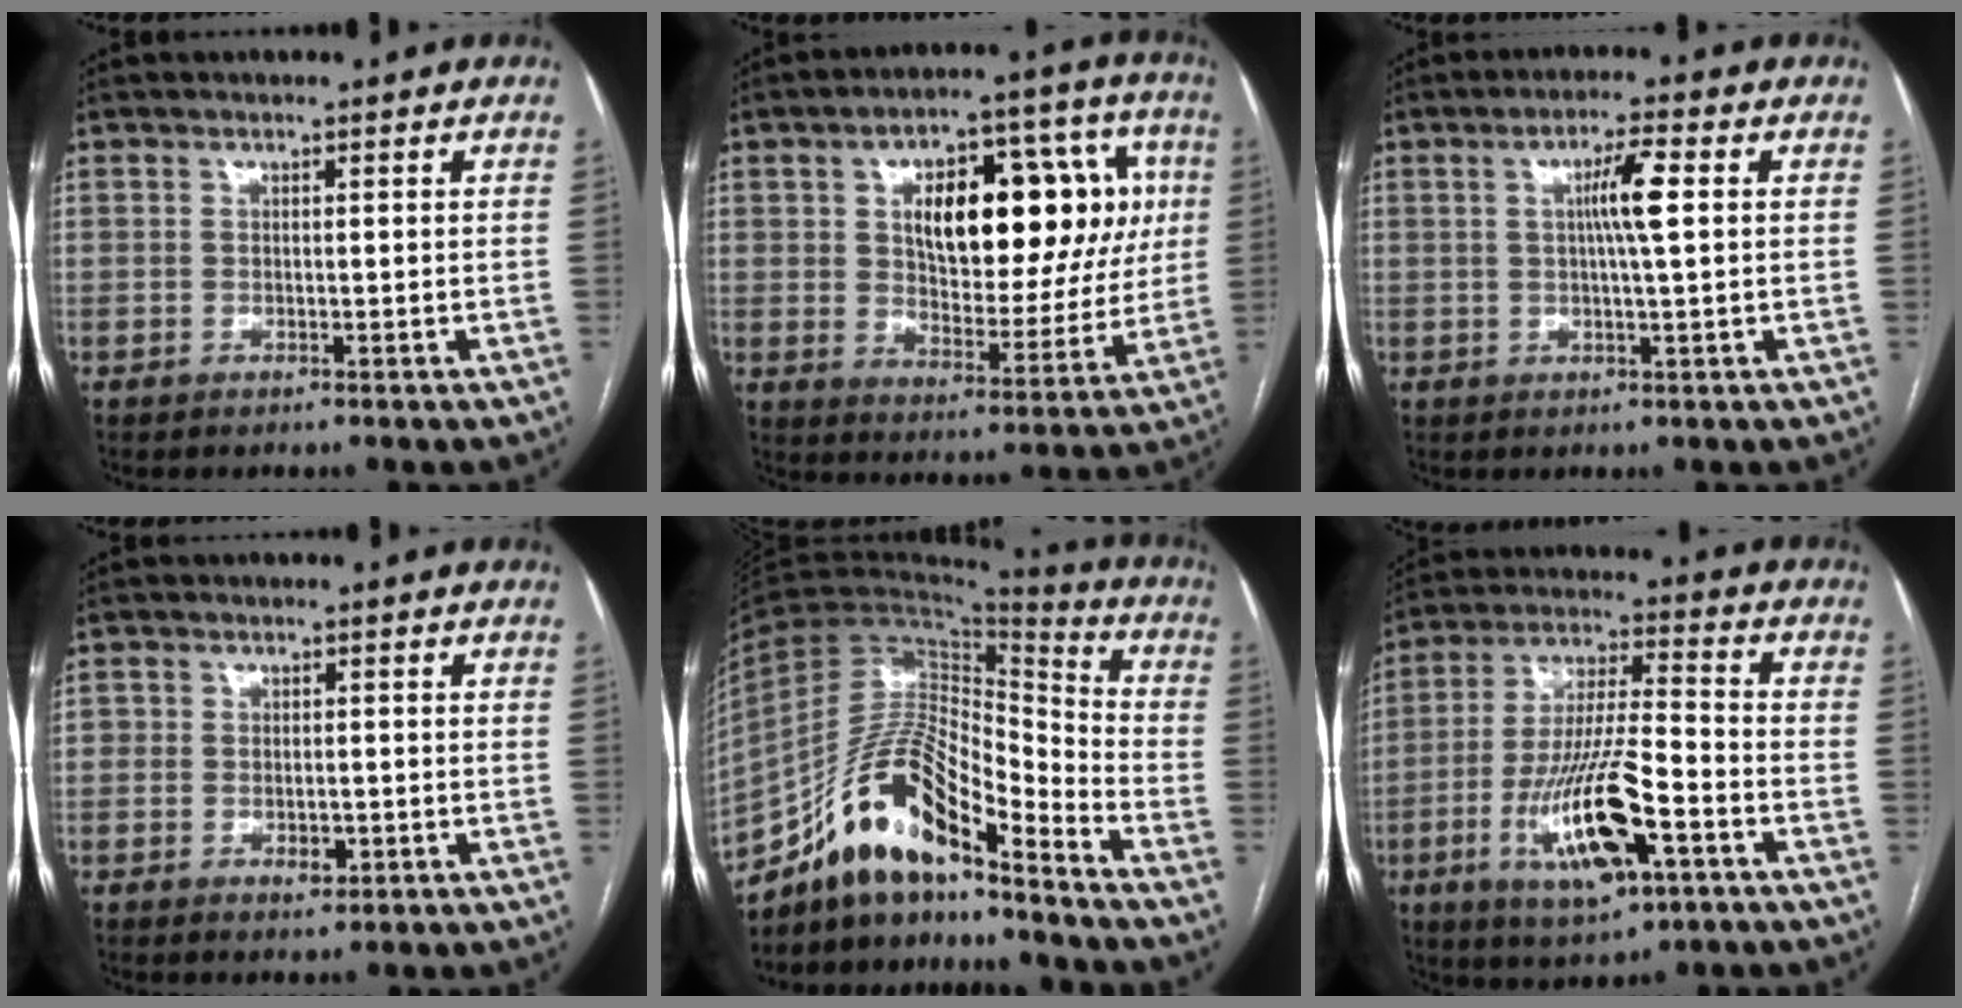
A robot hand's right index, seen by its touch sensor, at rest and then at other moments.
{"total": 21.0, "force": [4.9, 9.7, 17.9], "torque": [-0.256, 0.037, 0.077]}
{"total": 5.4, "force": [0.9, 0.0, 5.3], "torque": [-0.096, 0.005, 0.016]}
{"total": 3.4, "force": [-1.1, 2.5, 2.1], "torque": [-0.028, 0.003, -0.011]}
{"total": 15.4, "force": [-11.6, 3.7, 9.5], "torque": [-0.178, 0.036, -0.204]}
{"total": 16.0, "force": [-6.3, 3.6, 14.3], "torque": [-0.282, -0.013, -0.103]}